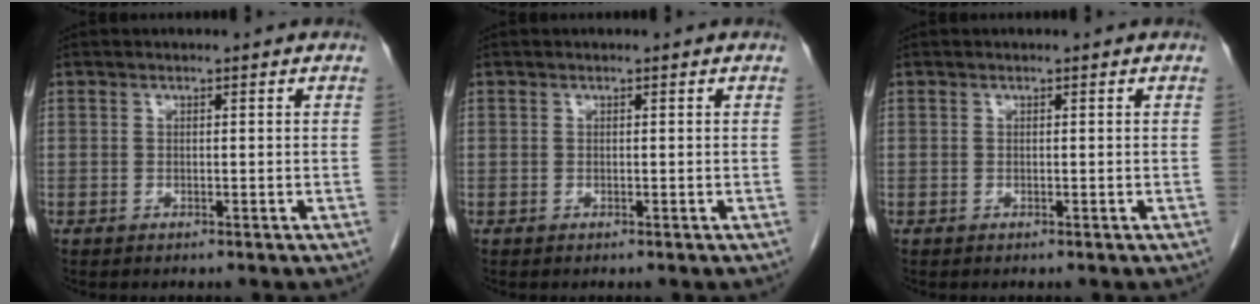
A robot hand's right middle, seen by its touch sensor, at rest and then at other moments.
{"total": 0.0}
{"total": 0.0}